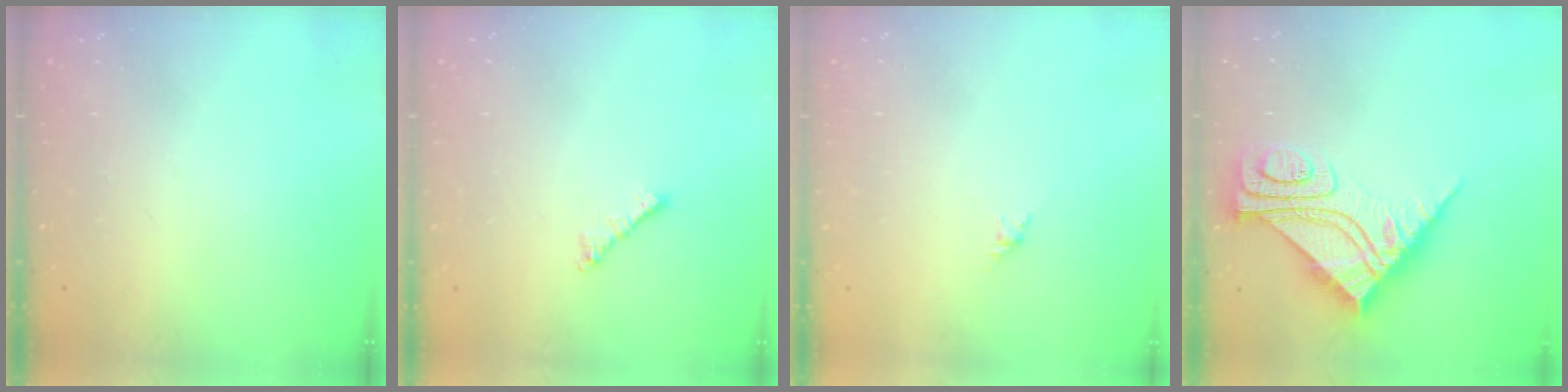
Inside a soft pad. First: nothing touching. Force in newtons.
{"total": 2.0, "press": 1.9, "slide": 0.6}
{"total": 1.6, "press": 1.5, "slide": 0.7}
{"total": 10.9, "press": 10.9, "slide": 1.3}